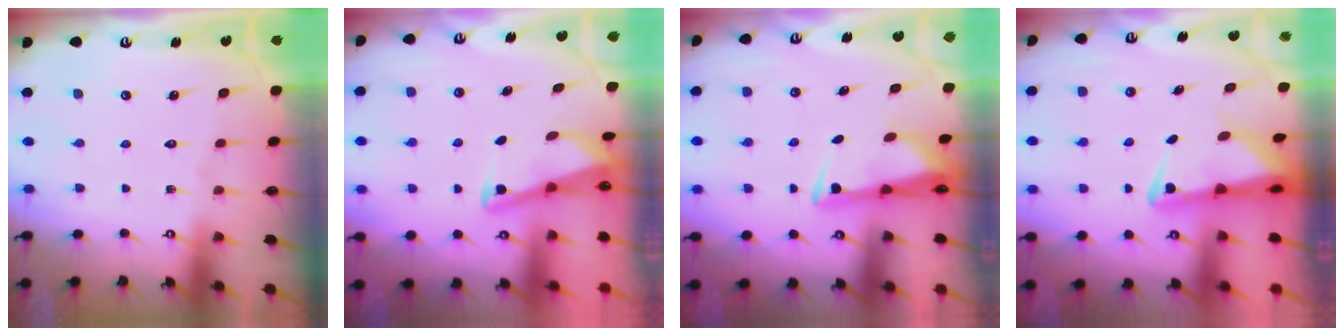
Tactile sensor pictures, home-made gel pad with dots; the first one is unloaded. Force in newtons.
{"total": 2.9, "press": 2.8, "slide": 0.4}
{"total": 2.9, "press": 2.7, "slide": 0.9}
{"total": 3.2, "press": 3.1, "slide": 0.6}